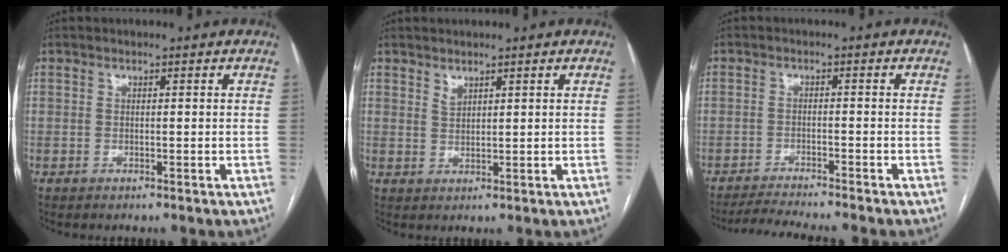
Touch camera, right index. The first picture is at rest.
{"total": 1.5, "force": [1.3, 0.5, 0.6], "torque": [-0.010, -0.003, 0.027]}
{"total": 7.5, "force": [-6.9, -0.7, 2.9], "torque": [-0.040, -0.015, -0.111]}